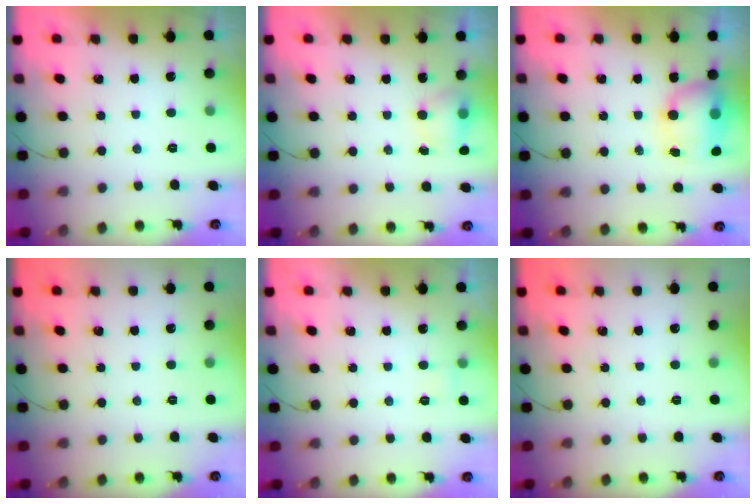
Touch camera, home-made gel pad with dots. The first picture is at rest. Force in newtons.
{"total": 4.7, "press": 4.6, "slide": 1.0}
{"total": 7.8, "press": 7.4, "slide": 2.6}
{"total": 0.0}
{"total": 2.1, "press": 2.0, "slide": 0.7}
{"total": 0.0}